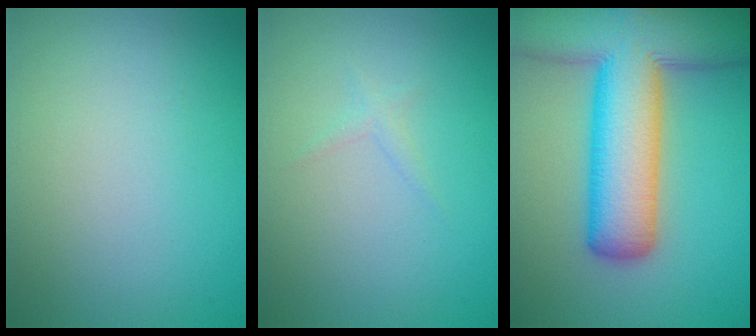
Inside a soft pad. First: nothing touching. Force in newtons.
{"total": 0.7, "press": 0.7, "slide": 0.0}
{"total": 13.0, "press": 13.0, "slide": 0.7}